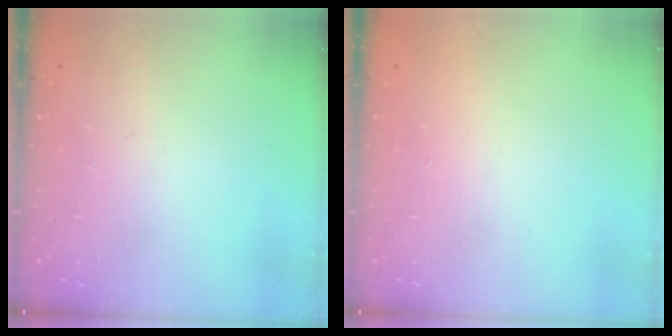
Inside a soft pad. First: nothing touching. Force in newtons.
{"total": 1.5, "press": 1.5, "slide": 0.1}